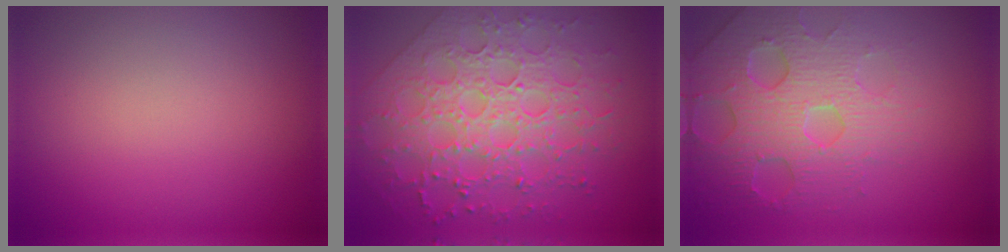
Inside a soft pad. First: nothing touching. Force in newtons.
{"total": 8.8, "press": 6.3, "slide": 6.1}
{"total": 4.7, "press": 4.6, "slide": 1.0}